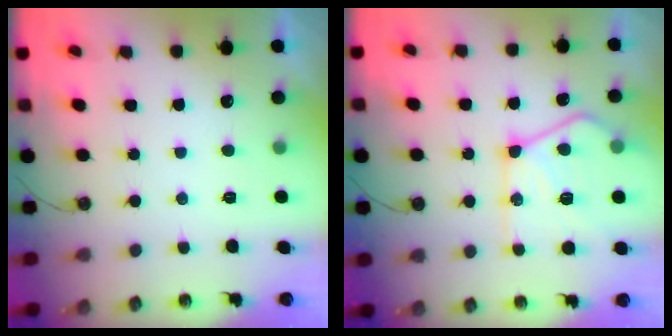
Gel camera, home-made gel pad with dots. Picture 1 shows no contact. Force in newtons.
{"total": 17.9, "press": 17.8, "slide": 1.9}